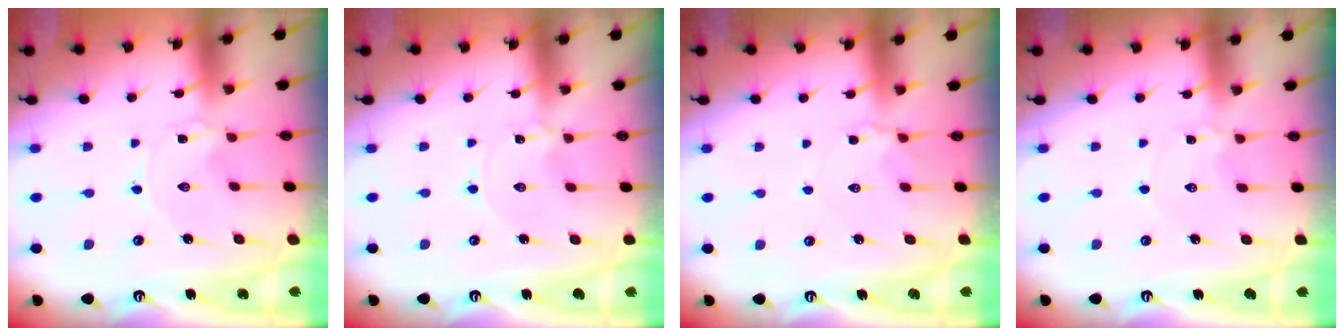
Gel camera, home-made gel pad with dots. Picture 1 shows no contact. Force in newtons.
{"total": 0.0}
{"total": 2.8, "press": 2.7, "slide": 0.5}
{"total": 2.2, "press": 2.2, "slide": 0.2}